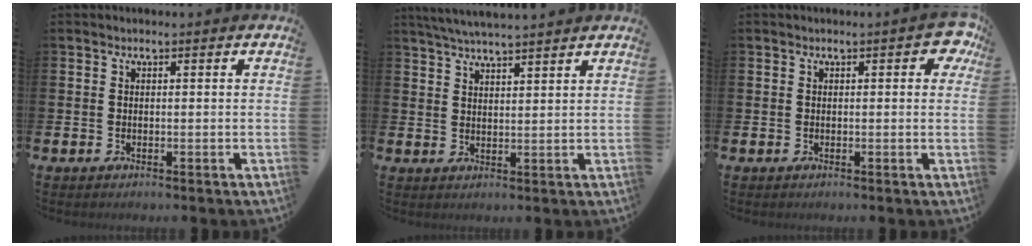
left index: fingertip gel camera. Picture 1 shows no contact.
{"total": 4.4, "force": [4.3, -0.2, 1.0], "torque": [-0.029, -0.016, 0.076]}
{"total": 2.7, "force": [0.5, 1.1, 2.4], "torque": [-0.032, 0.005, 0.000]}